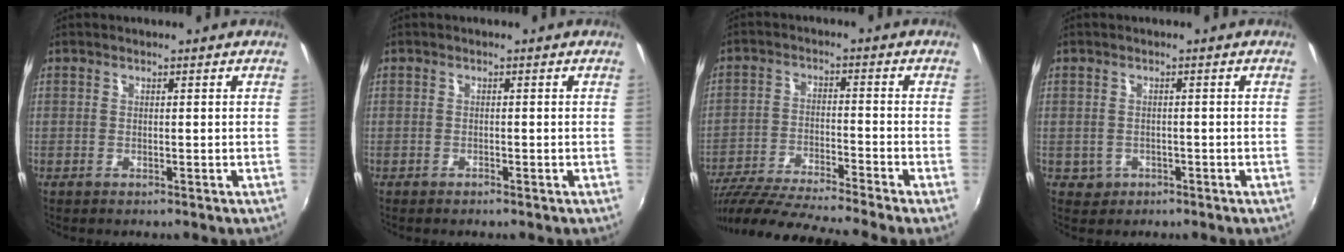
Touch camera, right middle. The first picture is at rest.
{"total": 0.5, "force": [-0.5, 0.2, 0.1], "torque": [-0.003, -0.002, -0.012]}
{"total": 15.8, "force": [-13.8, -1.6, 7.6], "torque": [-0.153, -0.041, -0.241]}
{"total": 2.5, "force": [-0.8, 2.3, 0.6], "torque": [-0.017, -0.002, -0.008]}